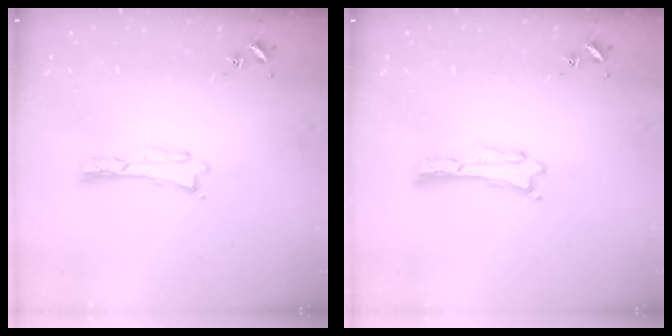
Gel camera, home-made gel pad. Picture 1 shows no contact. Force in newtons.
{"total": 0.0}